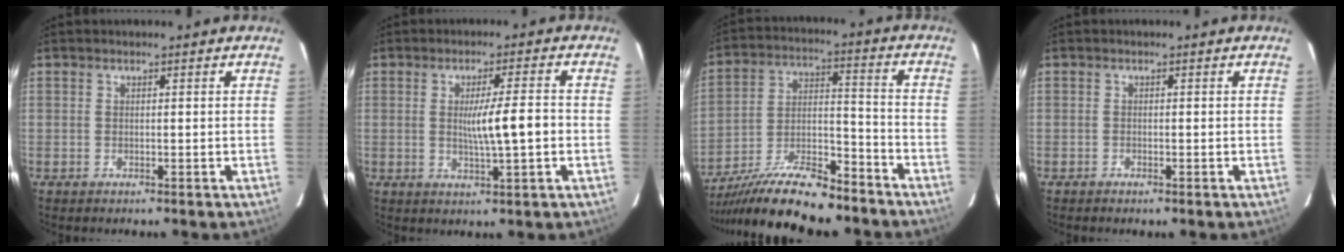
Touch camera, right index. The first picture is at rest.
{"total": 6.4, "force": [-0.4, 0.0, 6.4], "torque": [-0.103, -0.004, -0.005]}
{"total": 16.0, "force": [-13.7, 2.6, 7.8], "torque": [-0.153, 0.001, -0.246]}
{"total": 0.6, "force": [-0.5, 0.1, 0.3], "torque": [-0.010, -0.001, -0.007]}